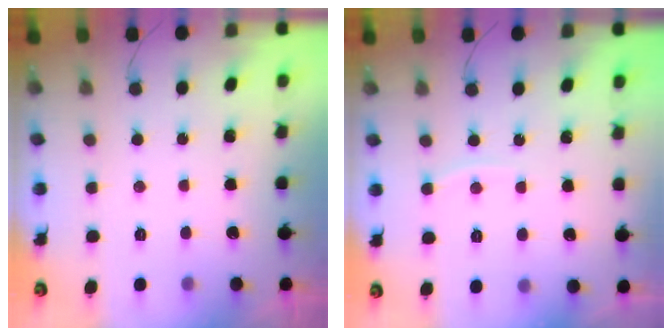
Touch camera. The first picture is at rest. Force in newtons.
{"total": 3.9, "press": 3.8, "slide": 0.6}